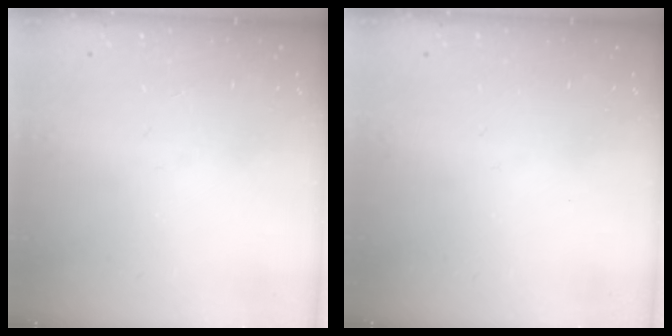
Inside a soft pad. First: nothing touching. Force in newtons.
{"total": 0.0}